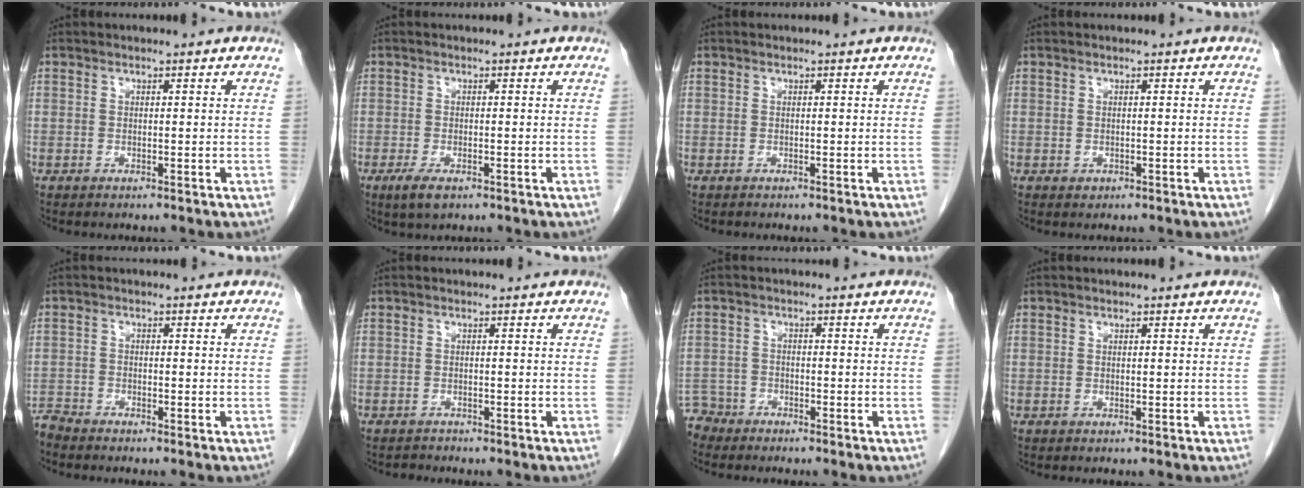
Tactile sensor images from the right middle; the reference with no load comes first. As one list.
[{"total": 4.8, "force": [-3.0, 1.1, 3.6], "torque": [-0.075, -0.012, -0.049]}, {"total": 0.0}, {"total": 0.6, "force": [-0.2, 0.5, 0.2], "torque": [-0.003, 0.001, -0.002]}, {"total": 2.3, "force": [-2.3, -0.1, -0.1], "torque": [0.006, -0.009, -0.044]}, {"total": 0.8, "force": [-0.7, 0.1, -0.3], "torque": [0.002, -0.004, -0.014]}, {"total": 3.7, "force": [-3.4, 1.2, -0.9], "torque": [0.020, -0.002, -0.068]}, {"total": 0.0}]